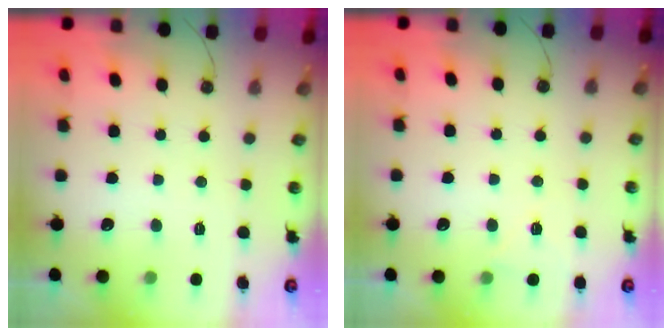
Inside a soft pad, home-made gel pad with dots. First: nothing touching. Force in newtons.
{"total": 4.0, "press": 3.9, "slide": 0.7}